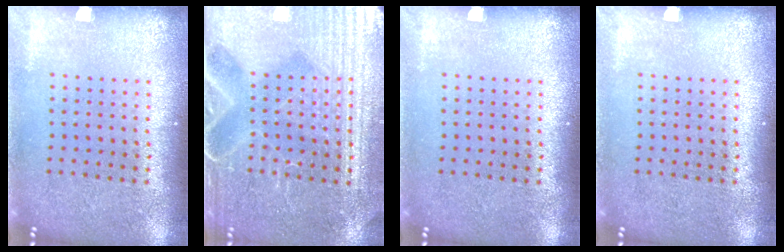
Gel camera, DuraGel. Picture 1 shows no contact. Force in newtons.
{"total": 4.7, "press": 4.4, "slide": 1.8}
{"total": 0.0}
{"total": 0.0}